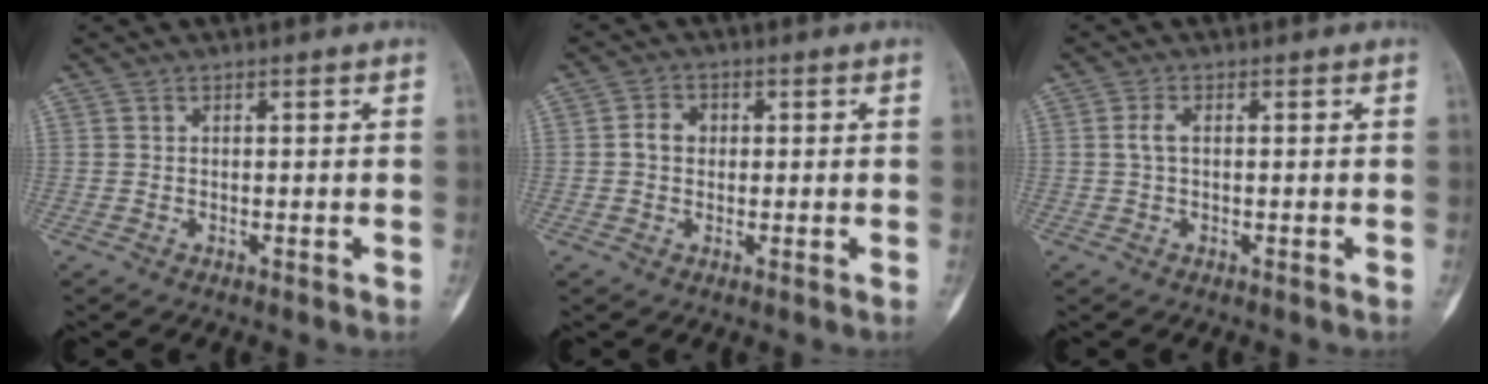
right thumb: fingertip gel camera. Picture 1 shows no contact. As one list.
[{"total": 3.0, "force": [0.1, 2.4, 1.8], "torque": [-0.026, 0.012, -0.001]}, {"total": 1.9, "force": [0.1, 0.7, 1.8], "torque": [-0.043, 0.000, -0.001]}]